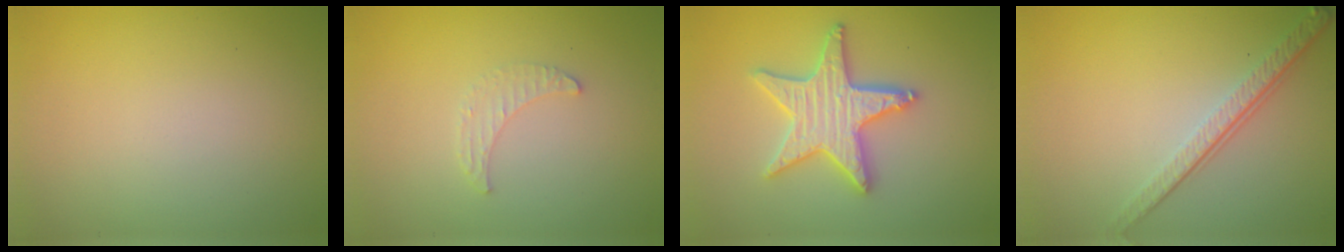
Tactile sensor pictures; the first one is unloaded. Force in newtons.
{"total": 1.3, "press": 1.3, "slide": 0.4}
{"total": 5.2, "press": 5.1, "slide": 0.8}
{"total": 3.9, "press": 2.7, "slide": 2.8}